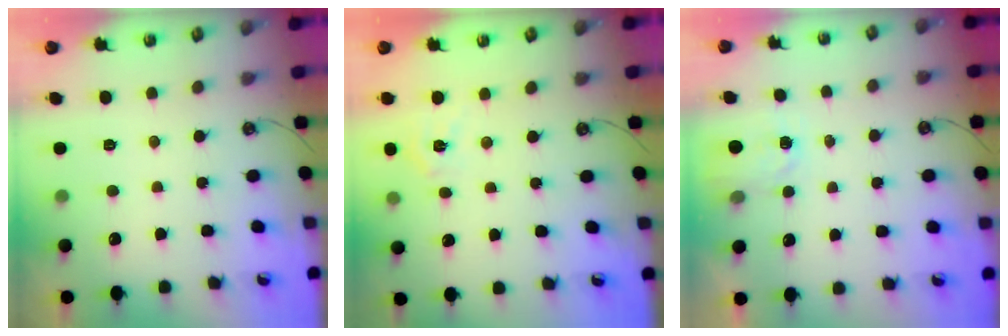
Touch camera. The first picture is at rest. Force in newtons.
{"total": 7.1, "press": 7.1, "slide": 0.7}
{"total": 1.9, "press": 1.9, "slide": 0.3}